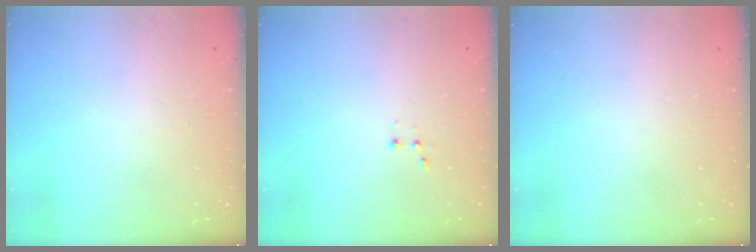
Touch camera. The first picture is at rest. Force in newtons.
{"total": 2.8, "press": 2.7, "slide": 0.7}
{"total": 0.0}